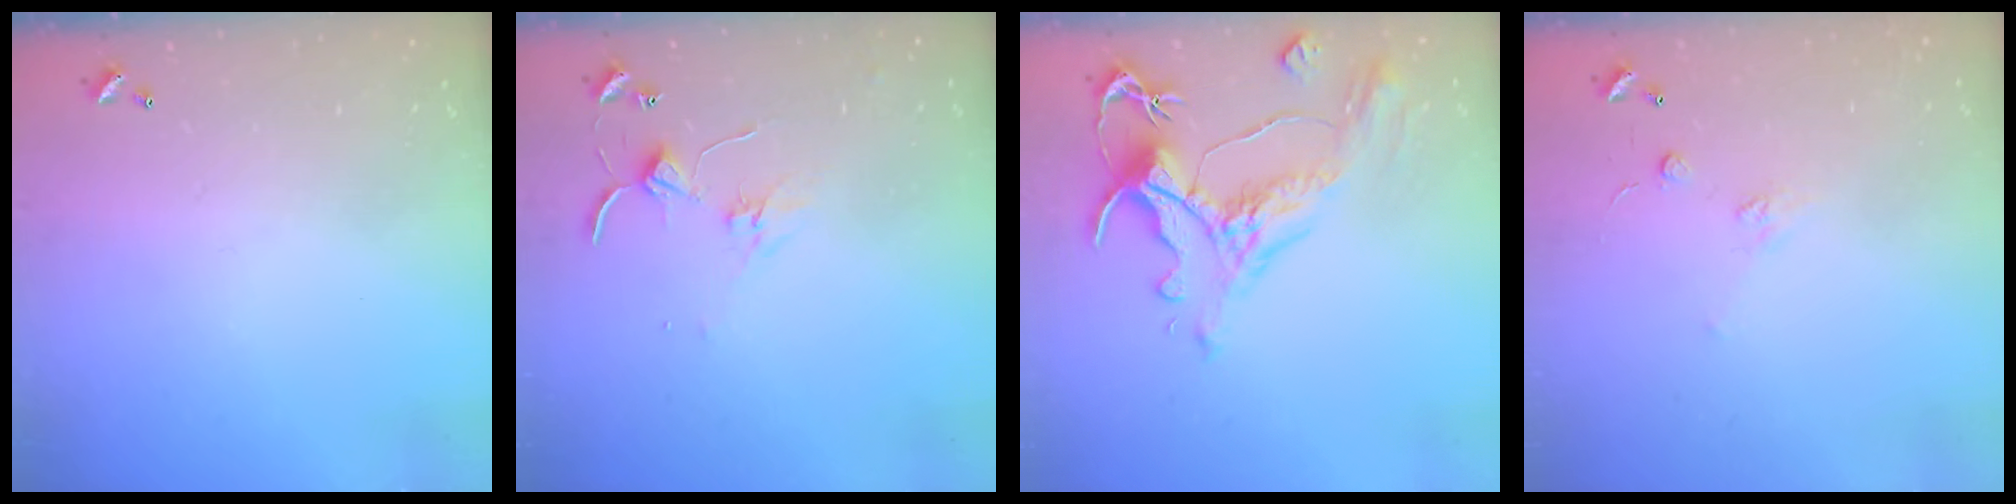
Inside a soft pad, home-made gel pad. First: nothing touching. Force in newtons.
{"total": 1.4, "press": 1.3, "slide": 0.2}
{"total": 1.6, "press": 0.3, "slide": 1.5}
{"total": 2.5, "press": 2.3, "slide": 1.0}